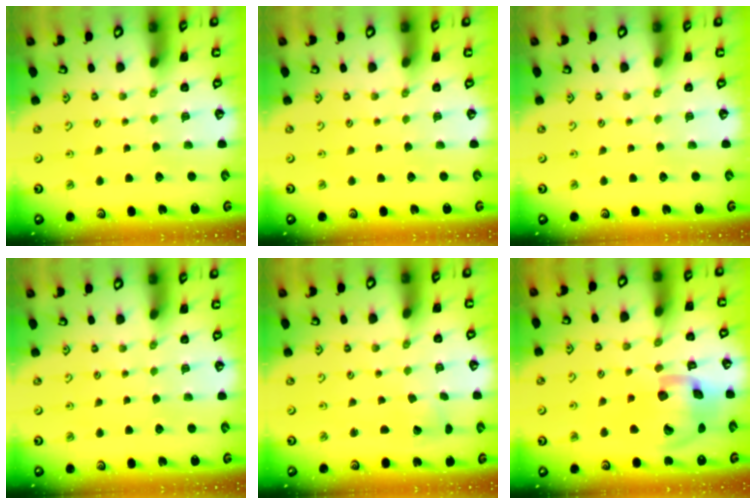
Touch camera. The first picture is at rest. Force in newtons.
{"total": 0.0}
{"total": 0.0}
{"total": 0.0}
{"total": 1.9, "press": 1.9, "slide": 0.1}
{"total": 19.5, "press": 19.2, "slide": 2.9}